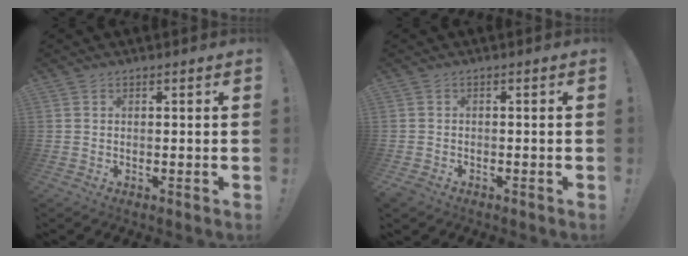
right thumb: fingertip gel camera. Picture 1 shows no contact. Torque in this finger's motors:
{"motor_torque": [0.09, 0.01, 0.20, -0.20, -0.02]}